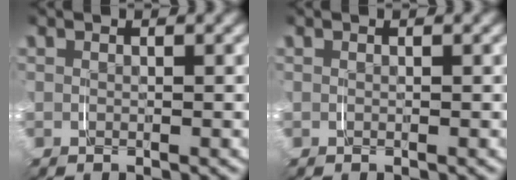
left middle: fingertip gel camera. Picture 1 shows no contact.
{"total": 0.0}